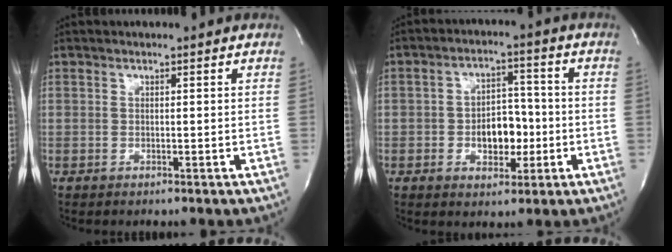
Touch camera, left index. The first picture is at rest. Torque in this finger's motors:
{"motor_torque": [0.04, 0.00, 0.14, 0.07]}